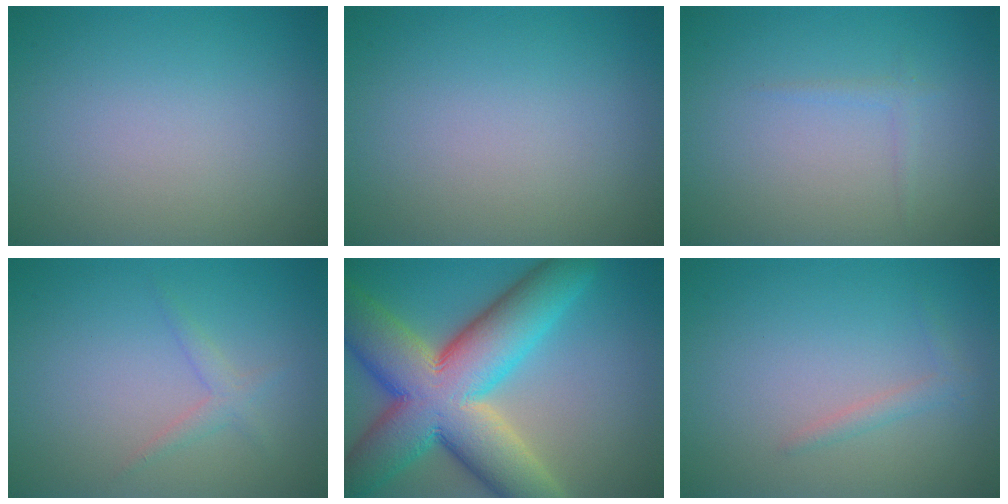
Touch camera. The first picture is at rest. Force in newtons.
{"total": 0.0}
{"total": 0.9, "press": 0.8, "slide": 0.1}
{"total": 1.3, "press": 1.3, "slide": 0.1}
{"total": 15.1, "press": 15.1, "slide": 1.0}
{"total": 1.1, "press": 1.1, "slide": 0.0}